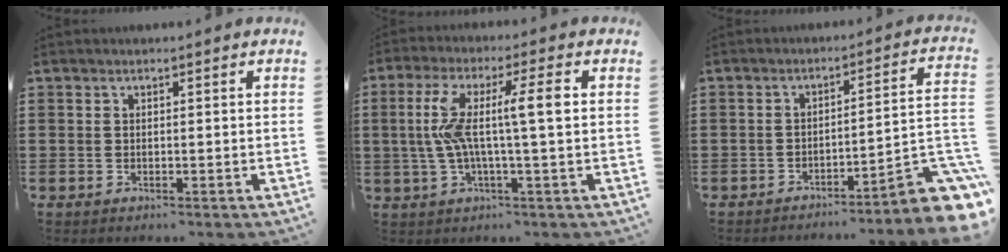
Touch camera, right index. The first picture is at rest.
{"total": 9.8, "force": [0.5, 1.1, 9.8], "torque": [-0.192, 0.001, -0.003]}
{"total": 6.5, "force": [-4.2, 0.8, 4.8], "torque": [-0.067, -0.015, -0.081]}